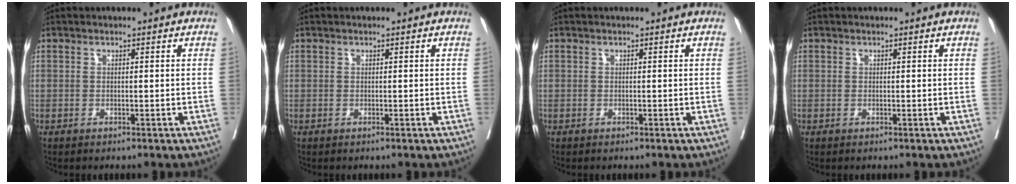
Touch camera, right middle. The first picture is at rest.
{"total": 0.0}
{"total": 0.0}
{"total": 0.0}